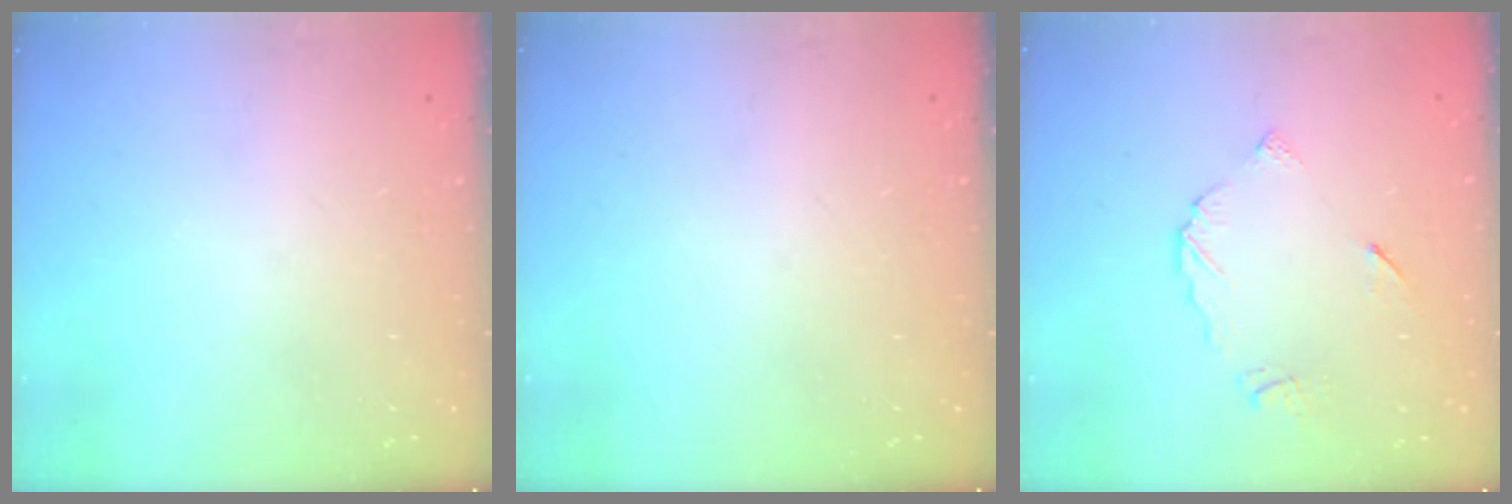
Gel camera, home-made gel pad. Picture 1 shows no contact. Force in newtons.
{"total": 0.0}
{"total": 6.3, "press": 6.3, "slide": 0.1}